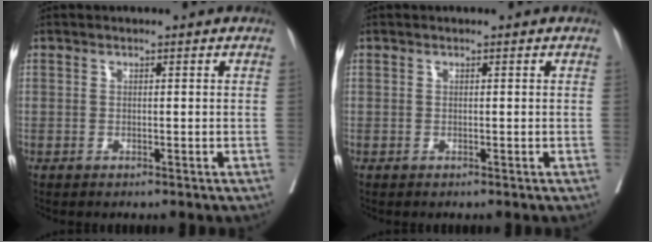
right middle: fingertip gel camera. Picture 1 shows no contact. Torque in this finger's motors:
{"motor_torque": [0.00, 0.00, 0.00, 0.00]}